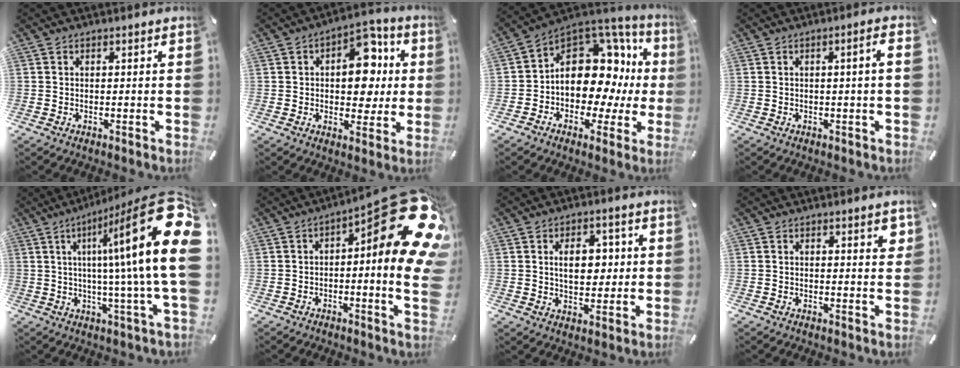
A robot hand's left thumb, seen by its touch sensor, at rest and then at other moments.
{"total": 13.6, "force": [2.4, 9.1, 9.9], "torque": [-0.120, -0.006, 0.038]}
{"total": 14.7, "force": [2.8, 11.3, 9.1], "torque": [-0.136, -0.039, 0.048]}
{"total": 3.6, "force": [0.0, 0.1, 3.6], "torque": [-0.060, -0.003, -0.001]}
{"total": 30.4, "force": [6.8, 5.3, 29.2], "torque": [-0.400, -0.076, 0.112]}
{"total": 24.0, "force": [7.4, 6.2, 22.0], "torque": [-0.267, -0.087, 0.130]}
{"total": 8.6, "force": [1.5, 5.7, 6.3], "torque": [-0.093, 0.001, 0.019]}
{"total": 2.9, "force": [1.4, 0.8, 2.4], "torque": [-0.034, -0.004, 0.019]}